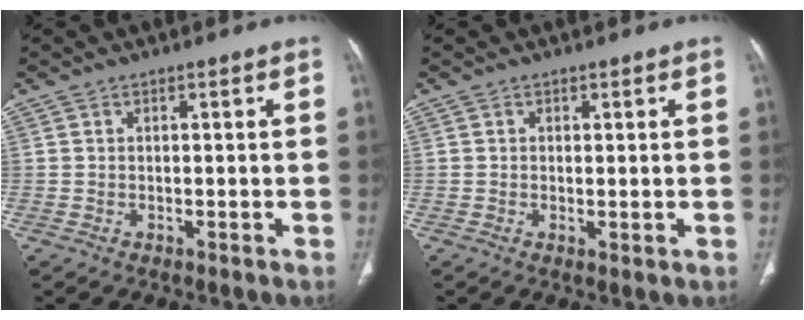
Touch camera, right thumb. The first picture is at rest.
{"total": 0.8, "force": [0.1, 0.3, 0.8], "torque": [-0.020, -0.006, 0.003]}